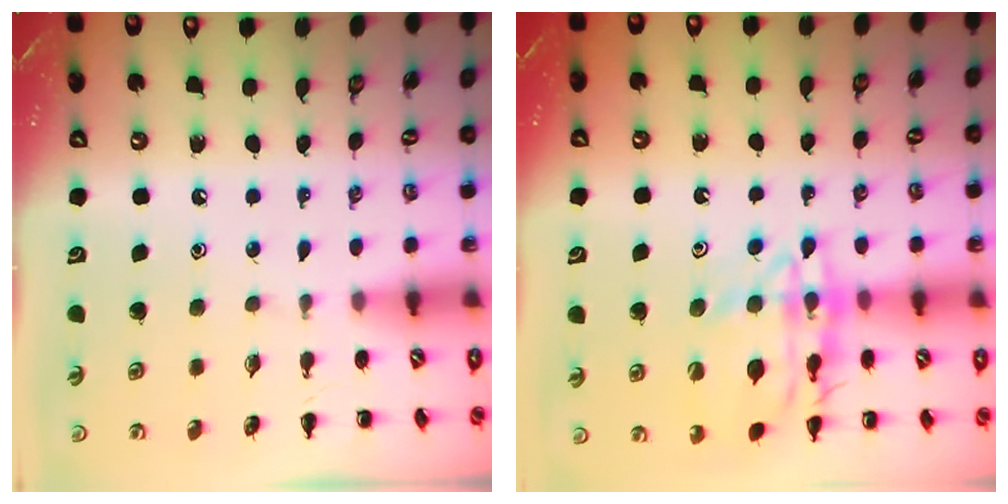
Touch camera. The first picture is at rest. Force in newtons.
{"total": 16.2, "press": 16.0, "slide": 2.3}